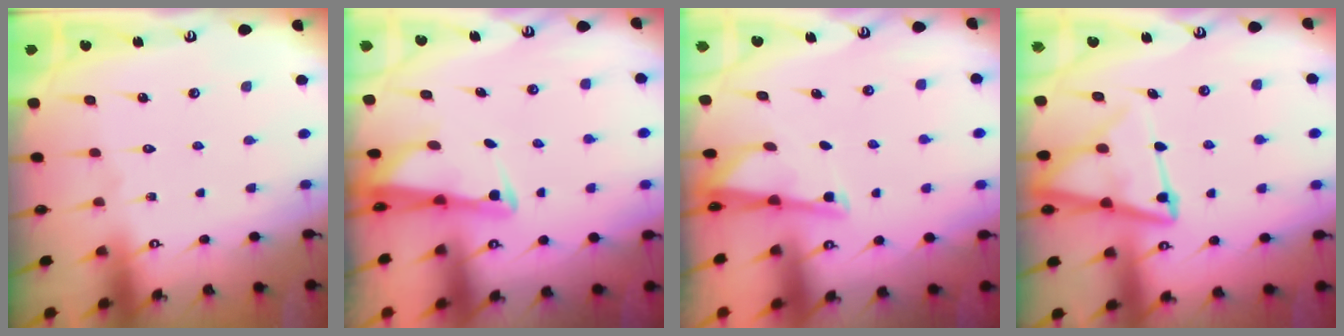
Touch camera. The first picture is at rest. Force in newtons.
{"total": 2.4, "press": 2.3, "slide": 0.5}
{"total": 4.1, "press": 4.1, "slide": 0.6}
{"total": 11.8, "press": 11.7, "slide": 1.2}